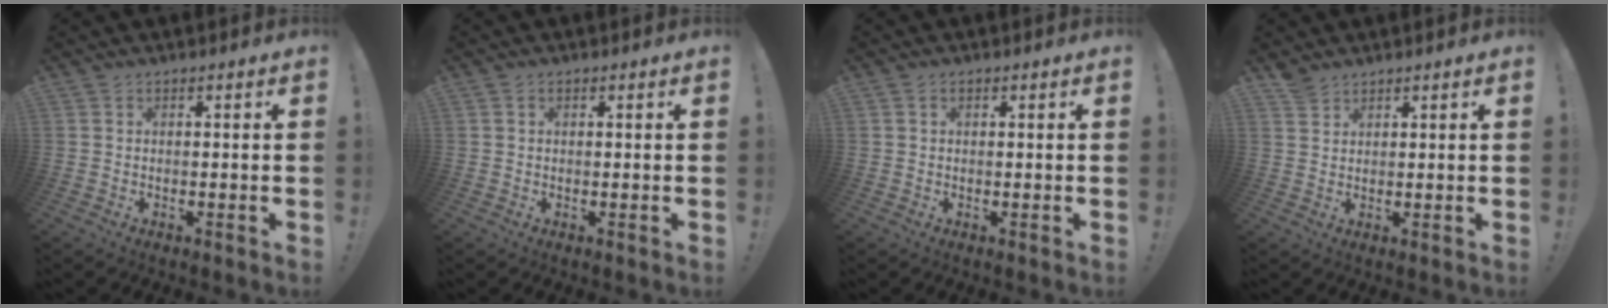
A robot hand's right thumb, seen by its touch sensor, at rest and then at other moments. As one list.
[{"total": 0.6, "force": [0.2, 0.4, 0.3], "torque": [-0.007, 0.002, 0.005]}, {"total": 0.8, "force": [0.4, 0.6, 0.4], "torque": [-0.003, -0.001, 0.006]}, {"total": 3.0, "force": [2.7, 1.2, 0.7], "torque": [-0.008, -0.016, 0.051]}]